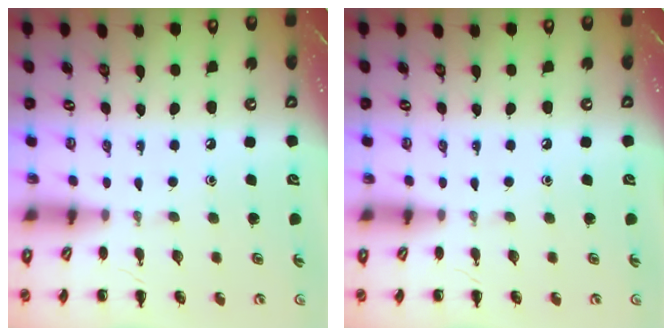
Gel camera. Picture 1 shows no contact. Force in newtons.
{"total": 0.0}